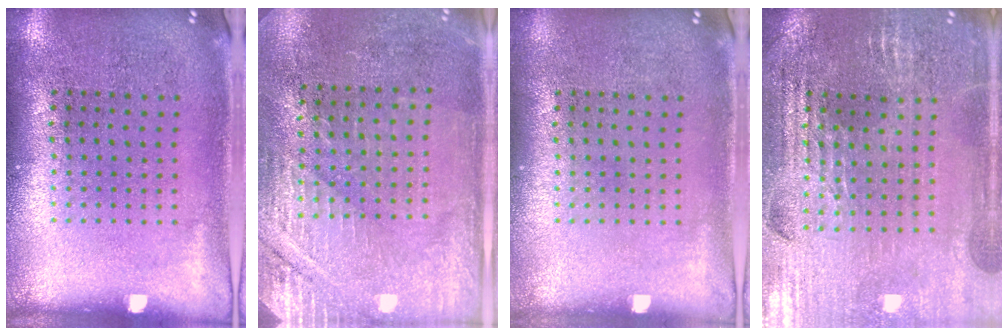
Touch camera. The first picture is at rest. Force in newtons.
{"total": 2.9, "press": 2.9, "slide": 0.4}
{"total": 0.0}
{"total": 2.9, "press": 2.9, "slide": 0.6}